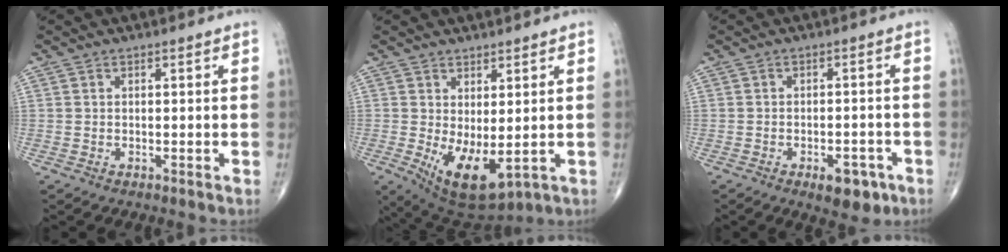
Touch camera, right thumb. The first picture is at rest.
{"total": 9.9, "force": [-1.0, 4.5, 8.8], "torque": [-0.141, -0.019, 0.006]}
{"total": 5.9, "force": [-3.1, 2.9, 4.1], "torque": [-0.038, 0.011, -0.037]}